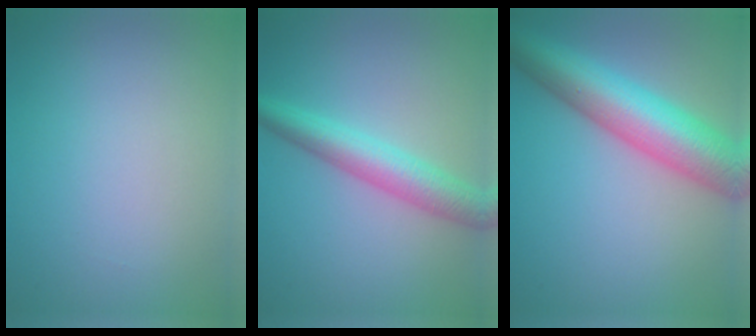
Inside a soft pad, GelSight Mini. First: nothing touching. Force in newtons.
{"total": 4.4, "press": 4.4, "slide": 0.1}
{"total": 9.5, "press": 9.5, "slide": 0.1}